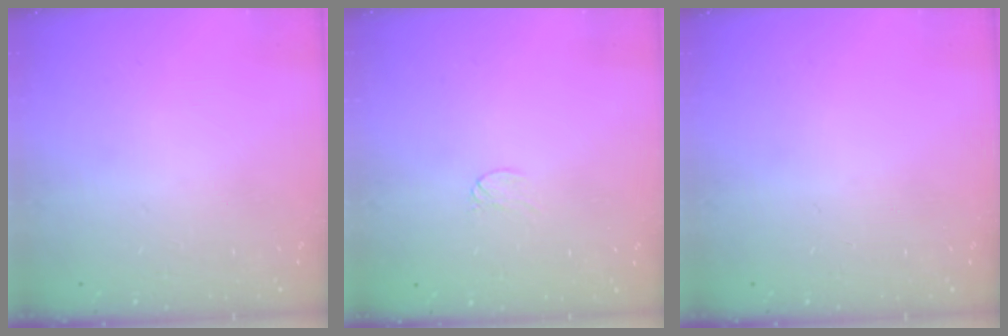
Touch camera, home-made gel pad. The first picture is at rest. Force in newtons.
{"total": 3.1, "press": 3.1, "slide": 0.3}
{"total": 0.0}